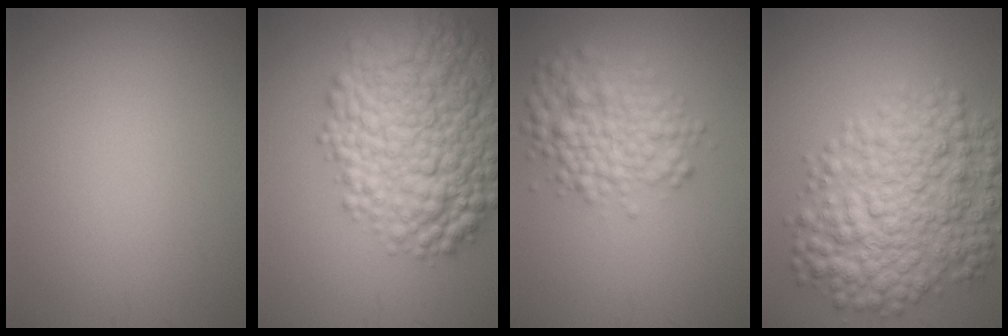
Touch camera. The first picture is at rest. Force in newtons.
{"total": 11.7, "press": 11.7, "slide": 0.2}
{"total": 5.0, "press": 5.0, "slide": 0.1}
{"total": 9.3, "press": 9.3, "slide": 0.2}